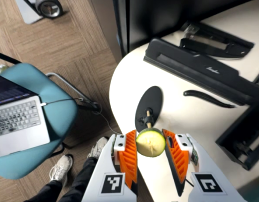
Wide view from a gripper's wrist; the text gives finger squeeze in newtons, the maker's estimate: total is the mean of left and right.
{"total": 9.0, "left": 9.1, "right": 8.9}